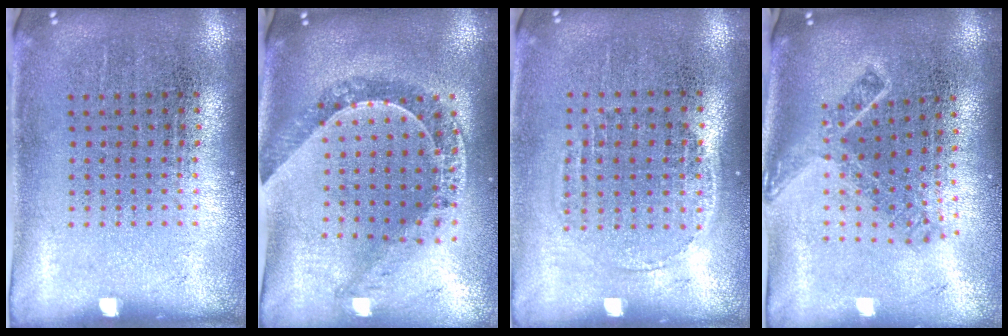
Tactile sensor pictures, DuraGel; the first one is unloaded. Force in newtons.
{"total": 1.1, "press": 1.1, "slide": 0.2}
{"total": 1.3, "press": 1.1, "slide": 0.6}
{"total": 1.9, "press": 1.3, "slide": 1.4}